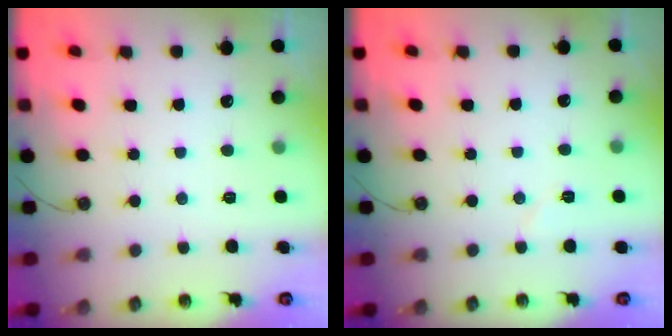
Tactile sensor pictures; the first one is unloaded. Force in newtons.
{"total": 3.4, "press": 3.1, "slide": 1.3}